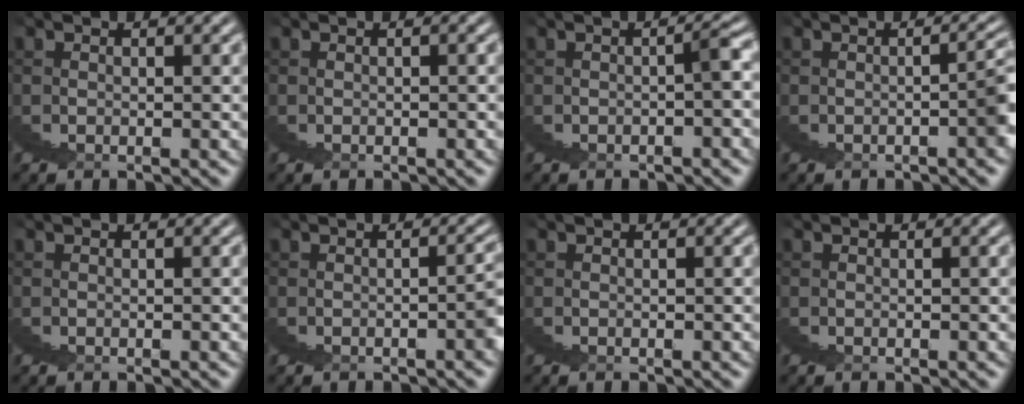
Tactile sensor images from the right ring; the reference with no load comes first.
{"total": 0.0}
{"total": 0.8, "force": [-0.6, -0.5, 0.2], "torque": [-0.008, 0.009, -0.010]}
{"total": 1.9, "force": [-1.2, -0.2, 1.5], "torque": [-0.011, 0.012, -0.019]}
{"total": 0.0}
{"total": 1.2, "force": [-0.9, -0.2, 0.9], "torque": [-0.009, 0.008, -0.015]}
{"total": 0.0}
{"total": 0.0}